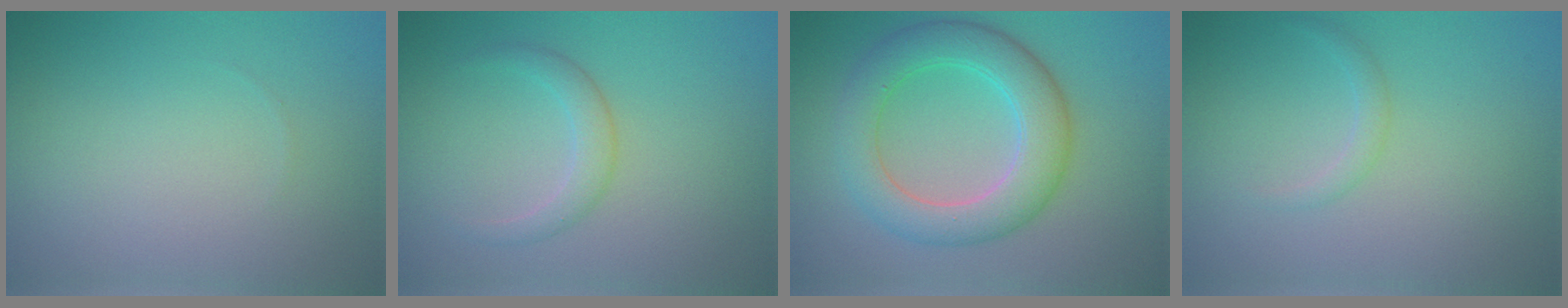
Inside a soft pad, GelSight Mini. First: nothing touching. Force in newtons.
{"total": 1.9, "press": 1.9, "slide": 0.1}
{"total": 6.1, "press": 6.1, "slide": 0.4}
{"total": 1.0, "press": 1.0, "slide": 0.1}